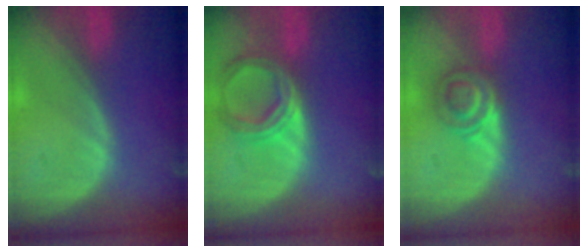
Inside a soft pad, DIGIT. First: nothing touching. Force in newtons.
{"total": 6.9, "press": 6.4, "slide": 2.7}
{"total": 4.4, "press": 4.3, "slide": 0.9}